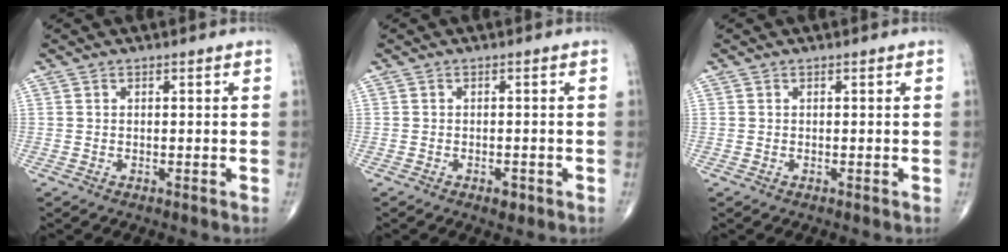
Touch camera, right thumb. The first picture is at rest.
{"total": 1.7, "force": [-0.9, 0.9, 1.1], "torque": [-0.016, 0.000, -0.014]}
{"total": 0.0}